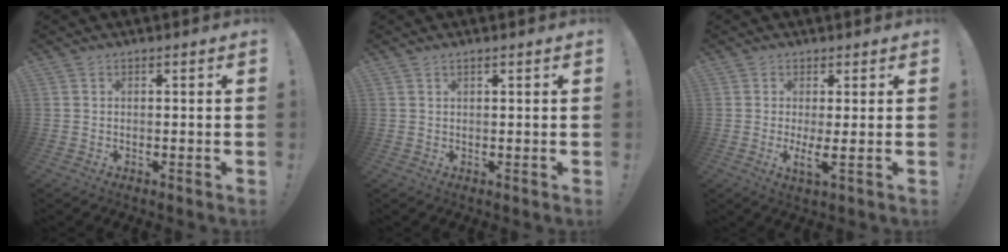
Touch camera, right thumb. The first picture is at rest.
{"total": 0.8, "force": [0.6, 0.0, 0.6], "torque": [-0.018, 0.003, 0.011]}
{"total": 4.1, "force": [0.6, 0.1, 4.0], "torque": [-0.064, -0.025, 0.009]}